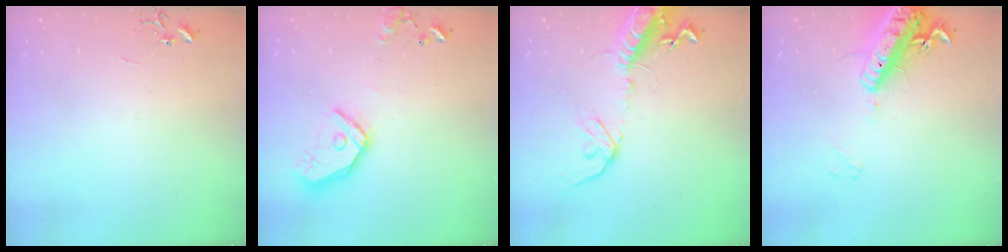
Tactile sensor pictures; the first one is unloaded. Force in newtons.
{"total": 15.9, "press": 15.7, "slide": 2.6}
{"total": 16.2, "press": 15.8, "slide": 3.6}
{"total": 19.0, "press": 18.7, "slide": 3.7}